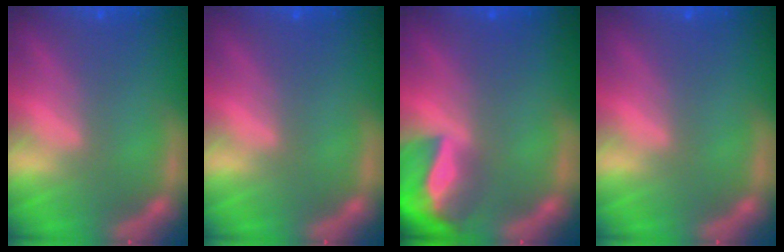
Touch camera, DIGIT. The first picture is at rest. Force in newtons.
{"total": 0.0}
{"total": 8.5}
{"total": 0.0}